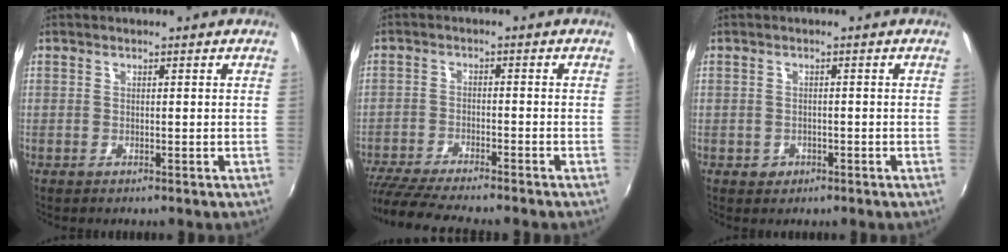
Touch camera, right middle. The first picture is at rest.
{"total": 12.4, "force": [-11.0, 1.1, 5.7], "torque": [-0.134, -0.032, -0.183]}
{"total": 2.0, "force": [-0.7, 1.8, 0.5], "torque": [-0.012, -0.002, -0.008]}